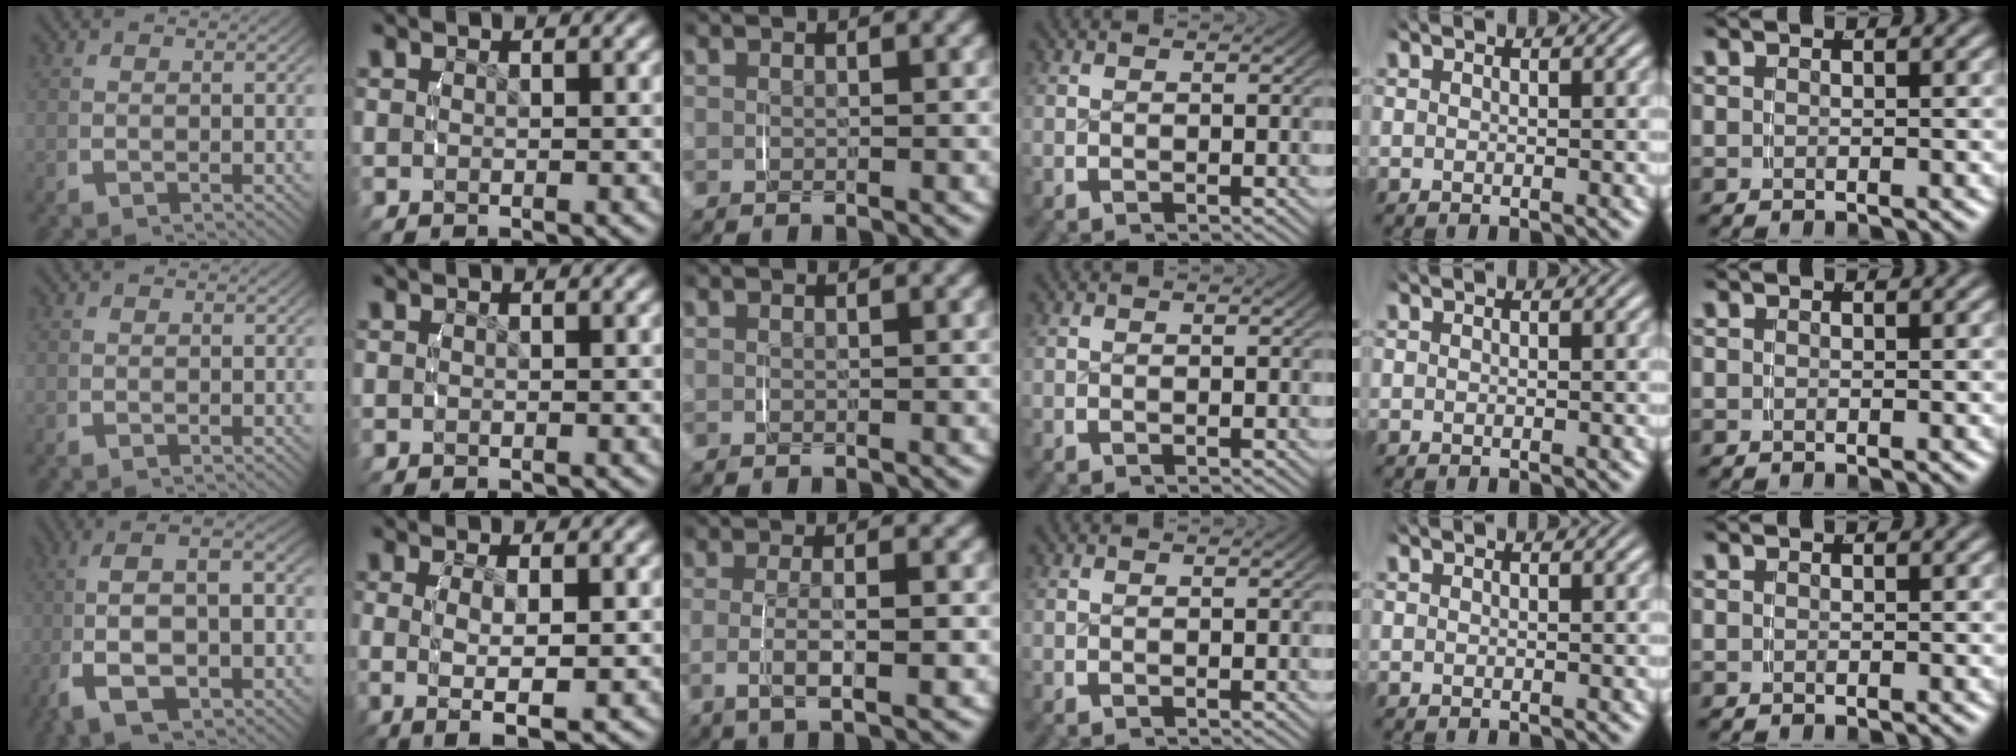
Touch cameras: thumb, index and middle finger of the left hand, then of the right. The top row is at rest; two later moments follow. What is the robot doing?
{"motion": "lift_and_place", "object": "scarf"}